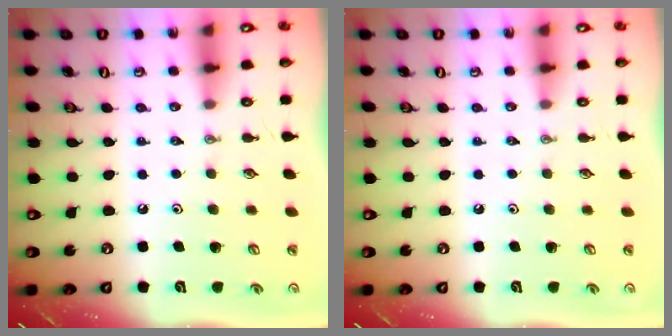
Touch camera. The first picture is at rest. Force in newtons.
{"total": 0.0}